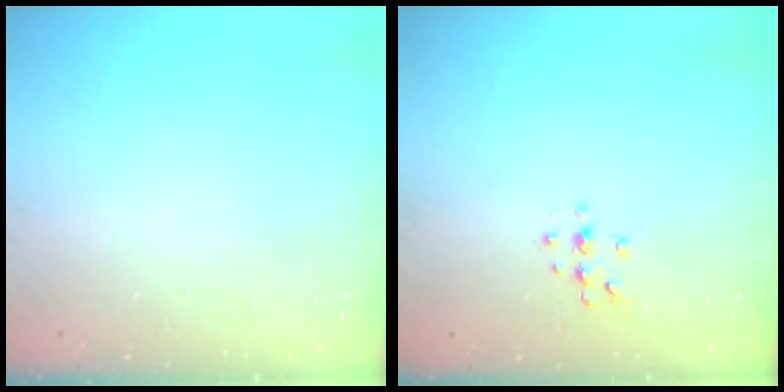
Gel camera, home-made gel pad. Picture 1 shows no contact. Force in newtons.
{"total": 4.9, "press": 4.9, "slide": 0.5}